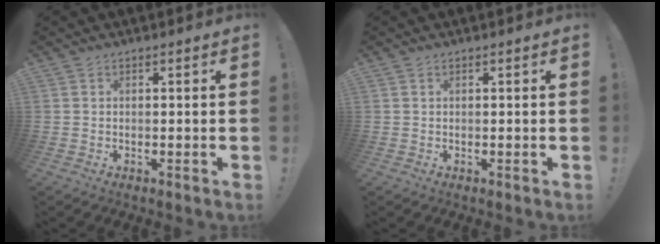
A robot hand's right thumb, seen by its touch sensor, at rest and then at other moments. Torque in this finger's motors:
{"motor_torque": [0.11, 0.05, -0.13, 0.08, 0.06]}